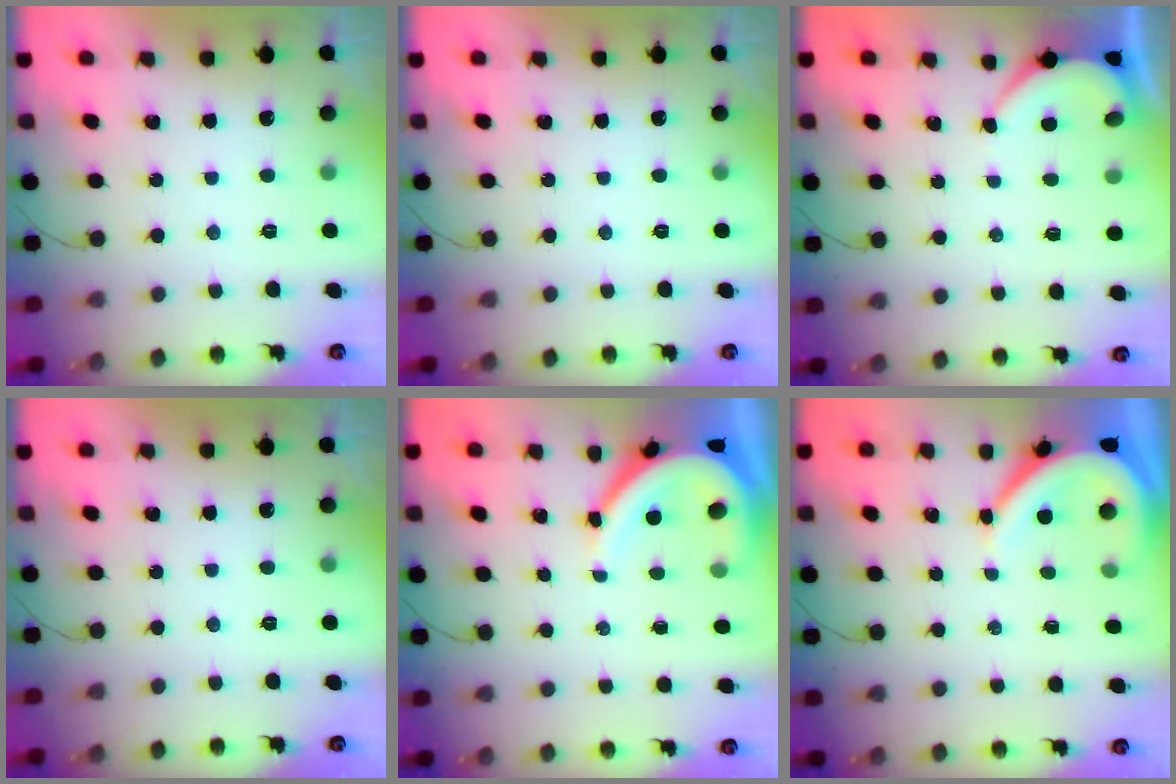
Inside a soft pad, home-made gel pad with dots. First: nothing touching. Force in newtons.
{"total": 0.0}
{"total": 2.2, "press": 2.2, "slide": 0.2}
{"total": 0.0}
{"total": 9.7, "press": 9.6, "slide": 1.0}
{"total": 7.5, "press": 7.4, "slide": 0.9}